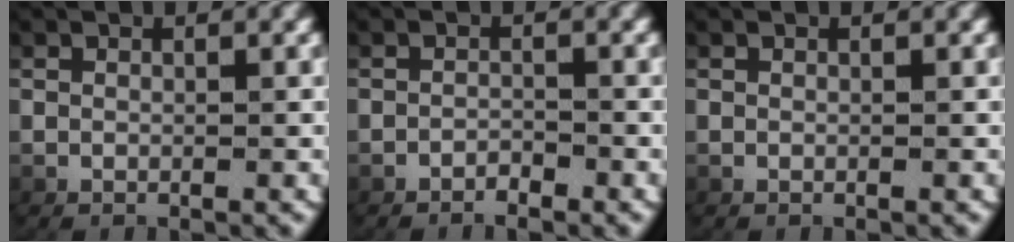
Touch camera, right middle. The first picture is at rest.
{"total": 1.4, "force": [-1.4, 0.1, 0.1], "torque": [-0.003, -0.001, -0.025]}
{"total": 0.0}